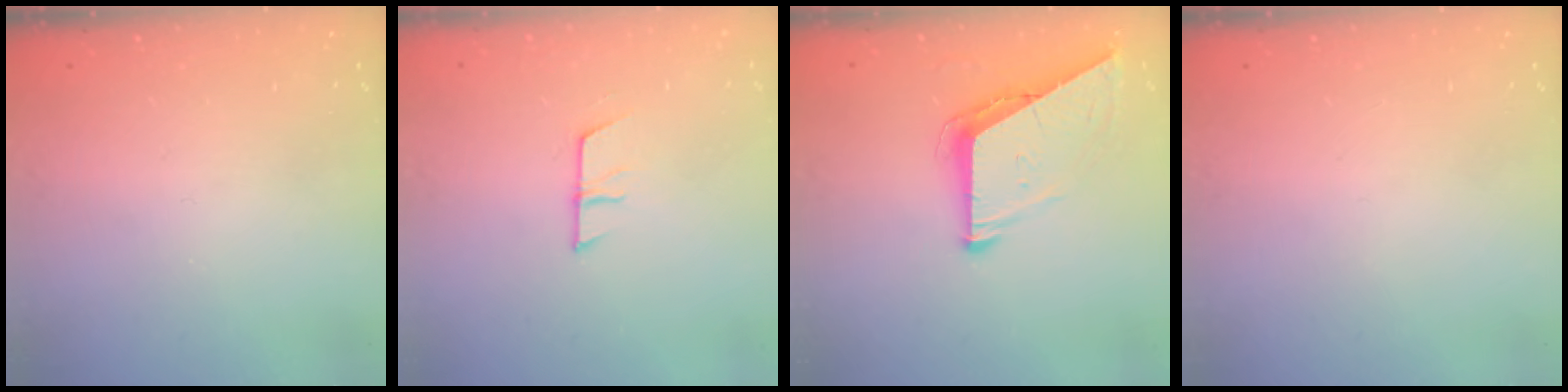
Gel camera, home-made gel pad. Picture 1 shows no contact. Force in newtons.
{"total": 7.2, "press": 7.1, "slide": 0.5}
{"total": 7.7, "press": 7.7, "slide": 0.3}
{"total": 0.0}